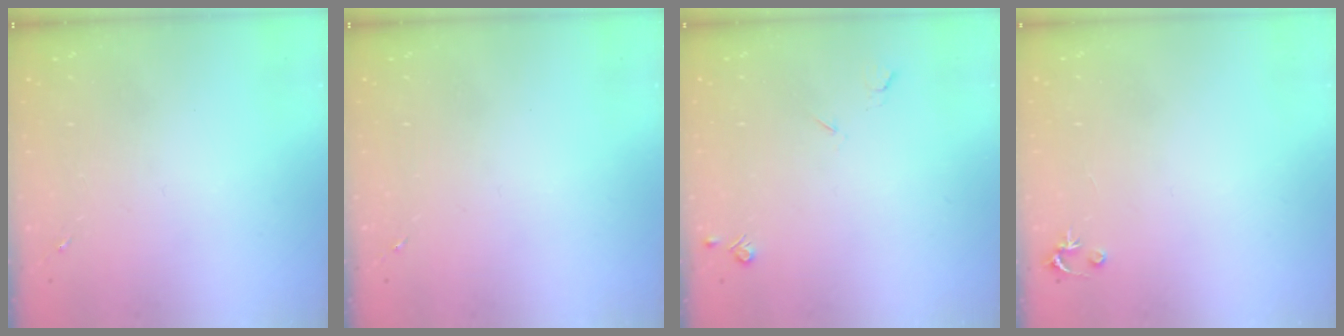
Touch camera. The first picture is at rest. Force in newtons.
{"total": 0.0}
{"total": 4.6, "press": 4.5, "slide": 0.7}
{"total": 2.5, "press": 2.5, "slide": 0.2}